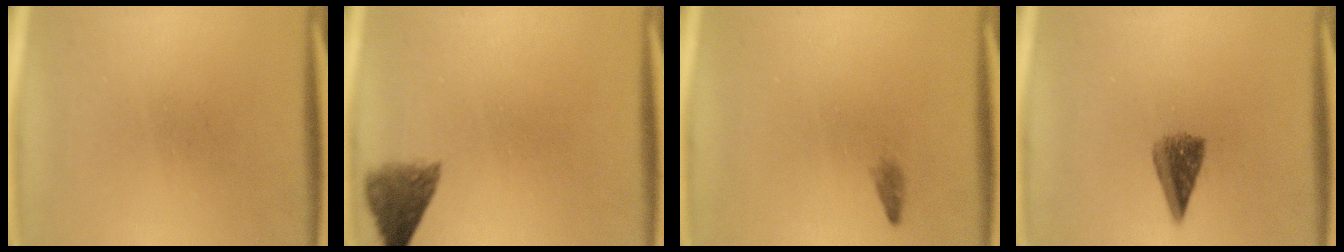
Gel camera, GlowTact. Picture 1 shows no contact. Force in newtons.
{"total": 4.6}
{"total": 0.8}
{"total": 4.5}